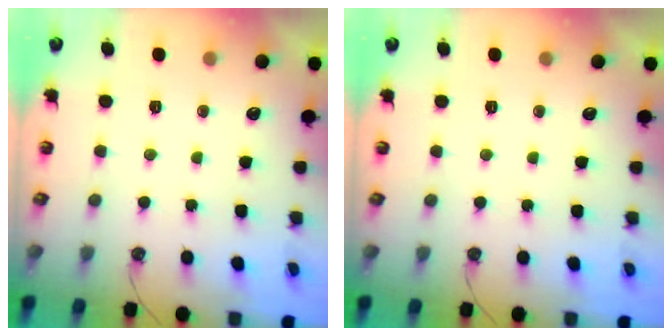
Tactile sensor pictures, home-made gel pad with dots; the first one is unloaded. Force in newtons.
{"total": 0.0}